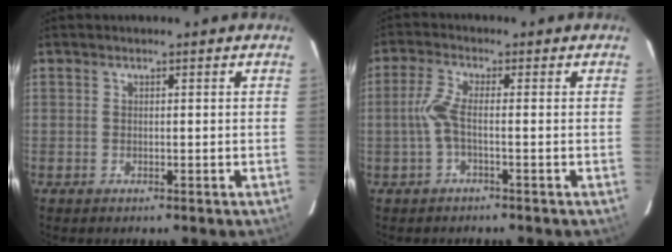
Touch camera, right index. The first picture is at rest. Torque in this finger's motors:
{"motor_torque": [0.51, -0.13, 0.29, 0.09]}